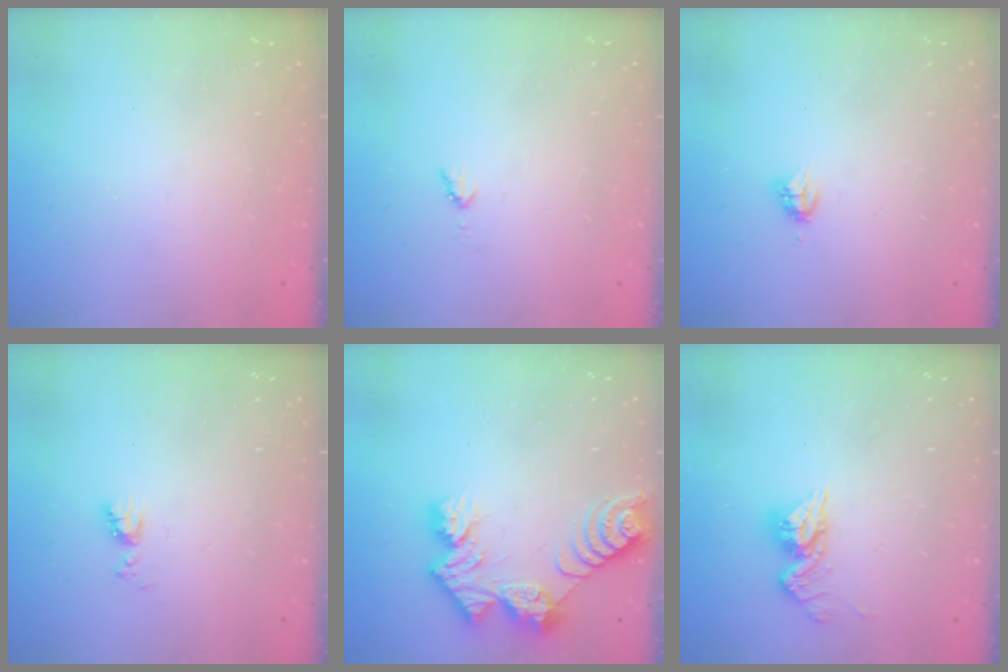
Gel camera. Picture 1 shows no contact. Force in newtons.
{"total": 2.8, "press": 2.8, "slide": 0.4}
{"total": 3.3, "press": 3.3, "slide": 0.5}
{"total": 5.7, "press": 5.7, "slide": 0.8}
{"total": 11.0, "press": 11.0, "slide": 0.8}
{"total": 10.1, "press": 10.1, "slide": 0.7}